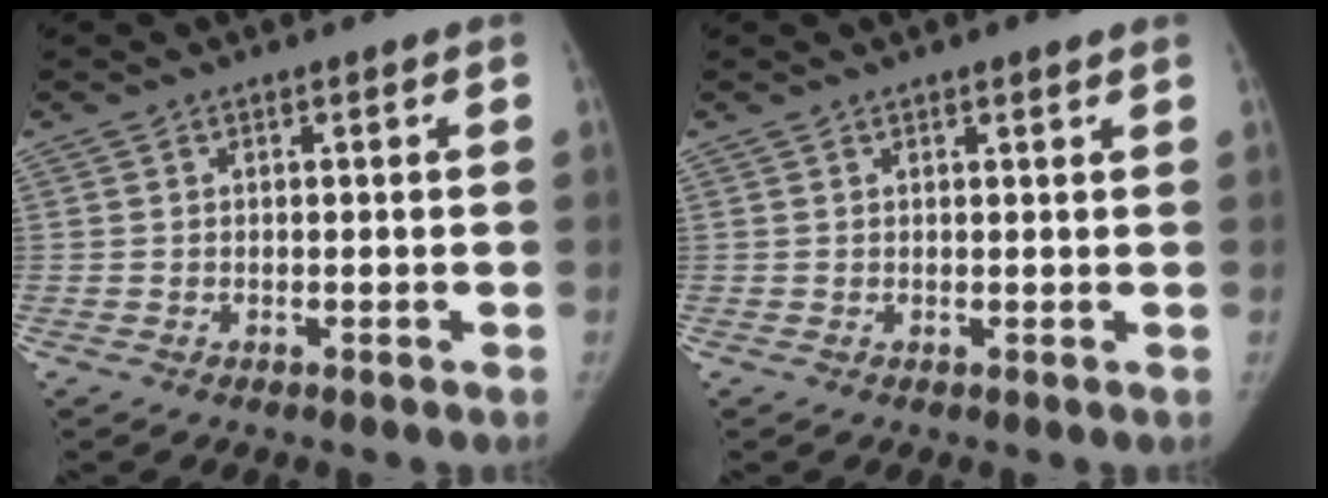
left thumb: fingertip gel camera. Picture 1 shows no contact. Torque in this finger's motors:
{"motor_torque": [0.42, -0.30, 0.48, -0.39, 0.01]}